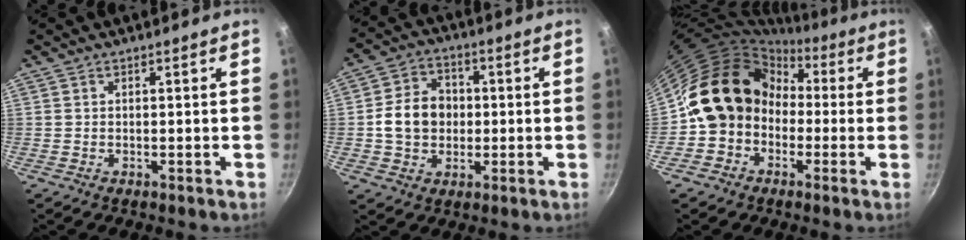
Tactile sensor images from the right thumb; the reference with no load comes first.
{"total": 10.1, "force": [-0.1, 8.3, 5.7], "torque": [-0.074, 0.016, -0.010]}
{"total": 15.7, "force": [-1.0, 13.5, 8.0], "torque": [-0.099, 0.060, -0.031]}